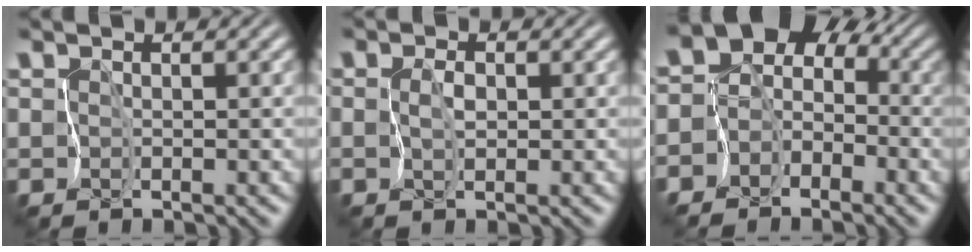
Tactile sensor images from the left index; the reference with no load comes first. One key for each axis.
{"total": 1.0, "fx": -0.1, "fy": 0.5, "fz": 0.9, "tx": -0.015, "ty": -0.001, "tz": -0.001}
{"total": 7.3, "fx": -2.7, "fy": 6.5, "fz": 1.6, "tx": -0.018, "ty": 0.011, "tz": -0.067}